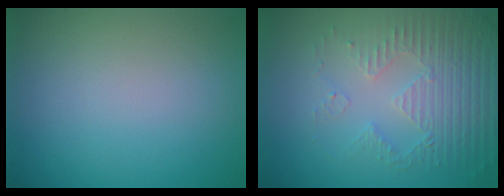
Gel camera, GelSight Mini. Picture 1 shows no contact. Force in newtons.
{"total": 5.3, "press": 3.5, "slide": 4.1}